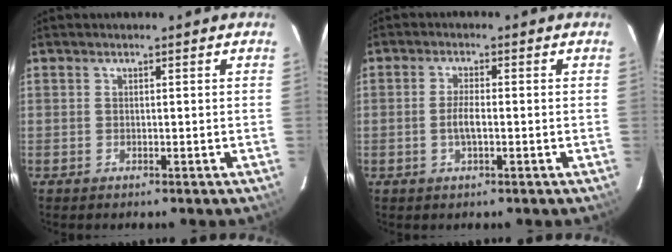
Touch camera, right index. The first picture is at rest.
{"total": 2.9, "force": [-0.7, 0.5, 2.8], "torque": [-0.057, -0.001, -0.014]}